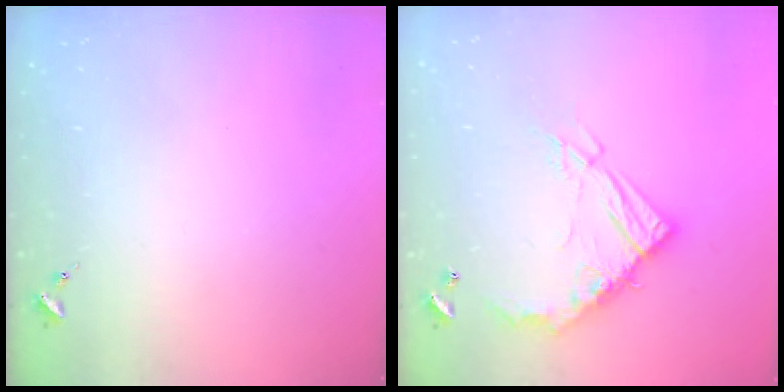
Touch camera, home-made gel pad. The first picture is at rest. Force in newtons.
{"total": 16.2, "press": 16.2, "slide": 1.4}